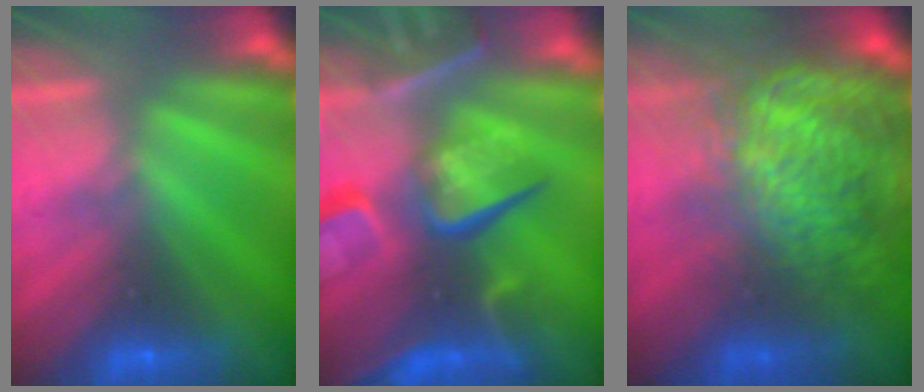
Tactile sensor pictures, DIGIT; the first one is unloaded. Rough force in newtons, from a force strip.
{"total": 8.9}
{"total": 10.5}